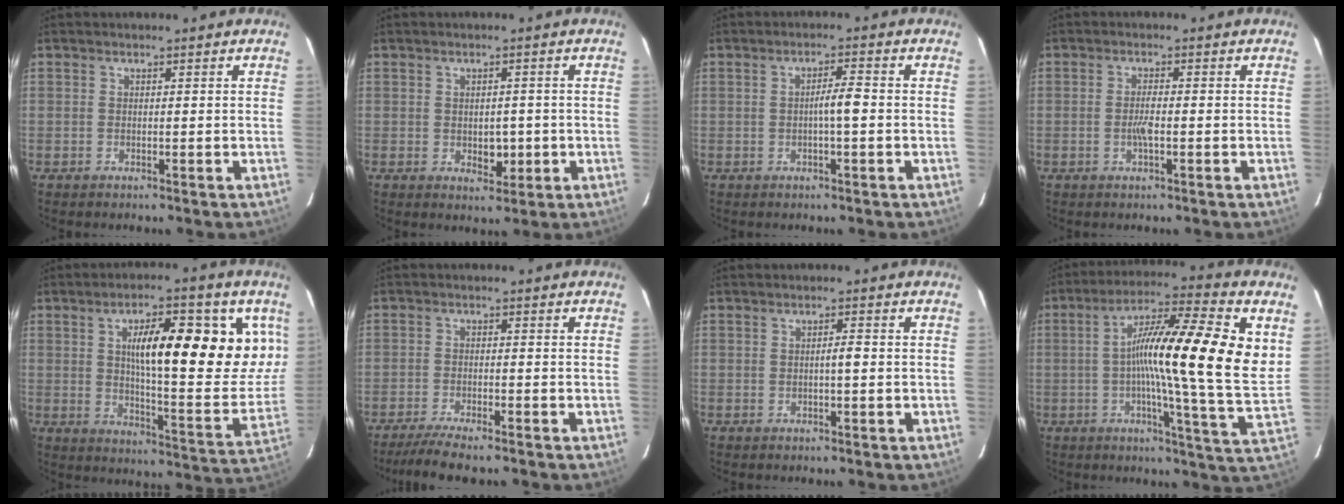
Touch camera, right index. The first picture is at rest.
{"total": 3.4, "force": [-0.7, 2.1, 2.5], "torque": [-0.030, 0.000, -0.001]}
{"total": 4.3, "force": [-0.5, 0.0, 4.3], "torque": [-0.073, 0.006, -0.008]}
{"total": 2.2, "force": [-0.6, 0.3, 2.1], "torque": [-0.045, 0.000, -0.013]}
{"total": 20.0, "force": [6.3, 4.5, 18.5], "torque": [-0.252, 0.009, 0.093]}
{"total": 7.3, "force": [-6.2, 0.4, 3.9], "torque": [-0.062, -0.018, -0.103]}
{"total": 1.3, "force": [-0.2, 0.1, 1.3], "torque": [-0.021, 0.002, -0.004]}
{"total": 20.1, "force": [3.6, 0.5, 19.8], "torque": [-0.291, 0.020, 0.036]}